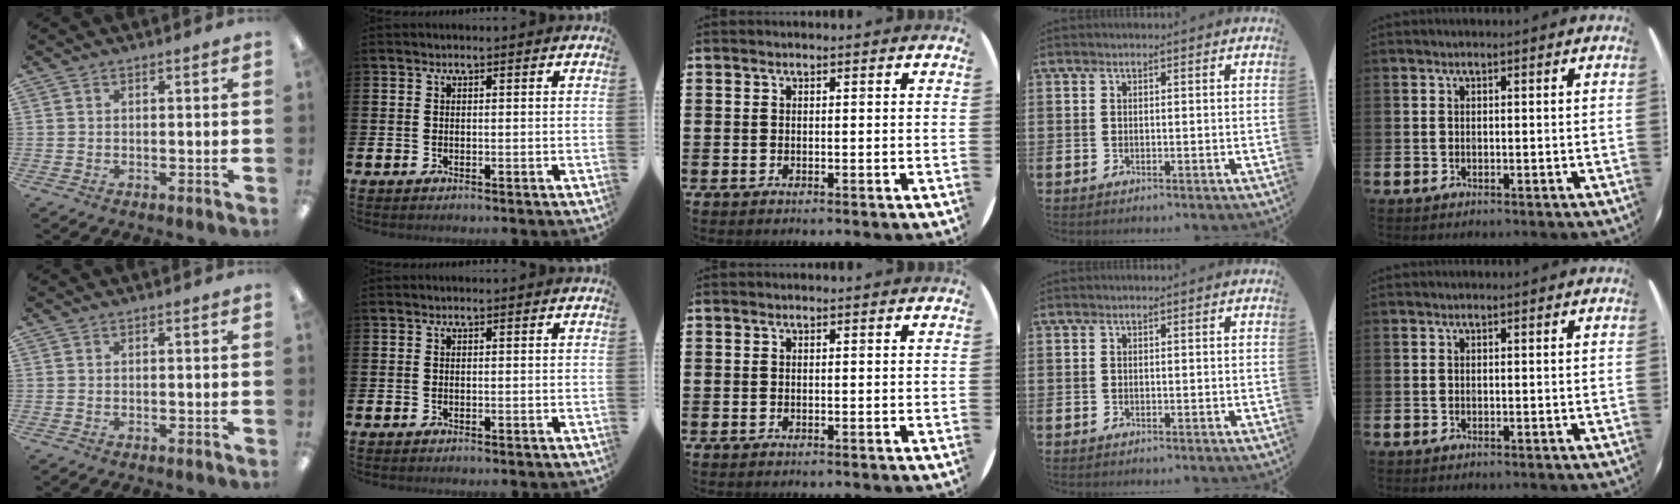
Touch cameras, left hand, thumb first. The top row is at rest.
{}